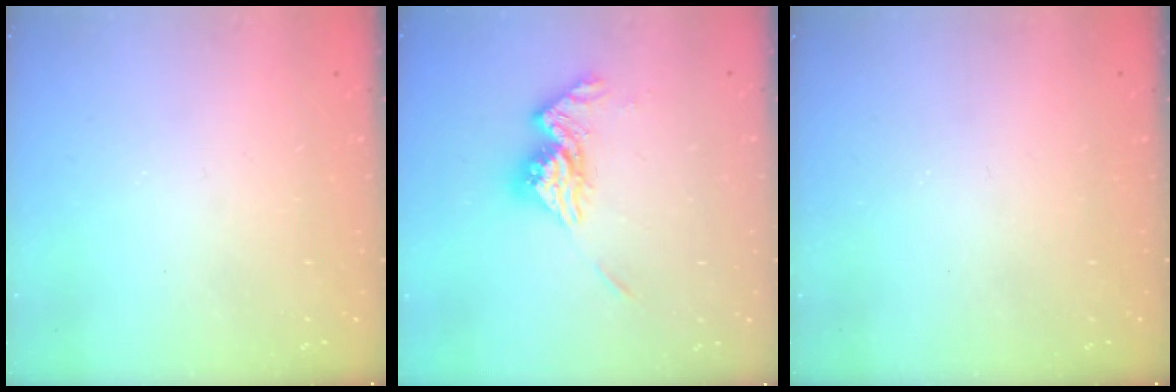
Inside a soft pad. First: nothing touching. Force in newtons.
{"total": 12.3, "press": 12.3, "slide": 1.3}
{"total": 0.0}